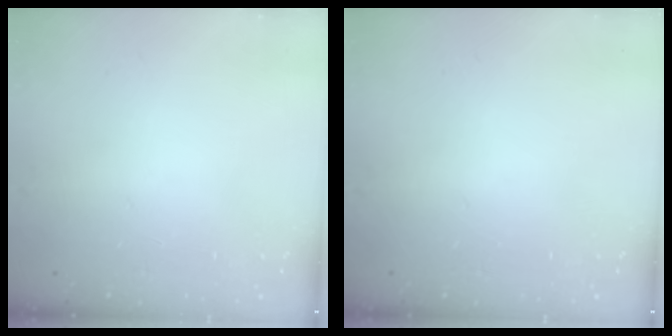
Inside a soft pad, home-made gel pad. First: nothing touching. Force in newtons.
{"total": 0.0}